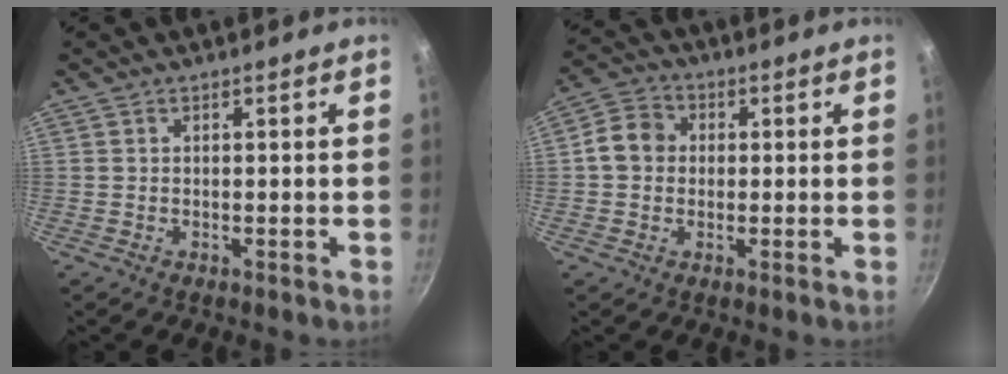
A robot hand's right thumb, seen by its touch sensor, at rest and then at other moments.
{"total": 6.4, "force": [0.3, 5.5, 3.2], "torque": [-0.033, 0.014, -0.012]}